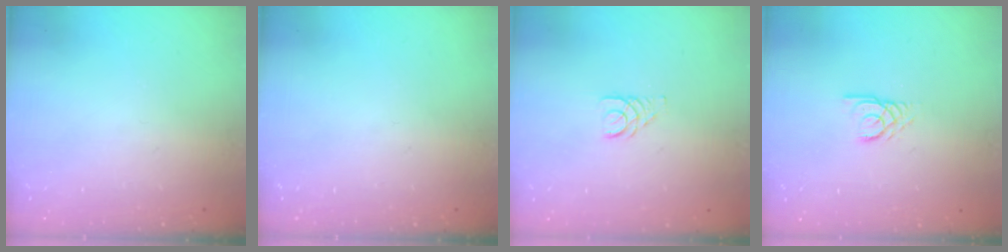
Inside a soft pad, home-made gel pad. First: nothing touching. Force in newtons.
{"total": 0.0}
{"total": 2.7, "press": 2.7, "slide": 0.2}
{"total": 2.7, "press": 2.7, "slide": 0.2}